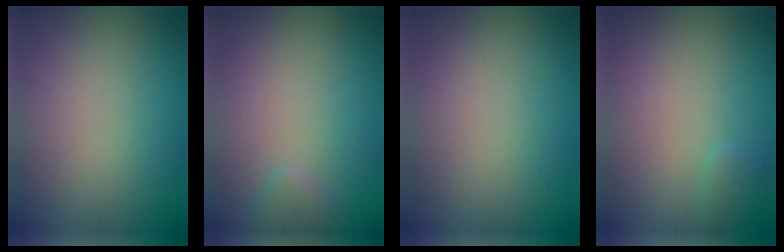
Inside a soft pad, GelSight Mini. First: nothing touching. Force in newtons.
{"total": 1.1, "press": 1.1, "slide": 0.1}
{"total": 0.0}
{"total": 1.0, "press": 1.0, "slide": 0.1}